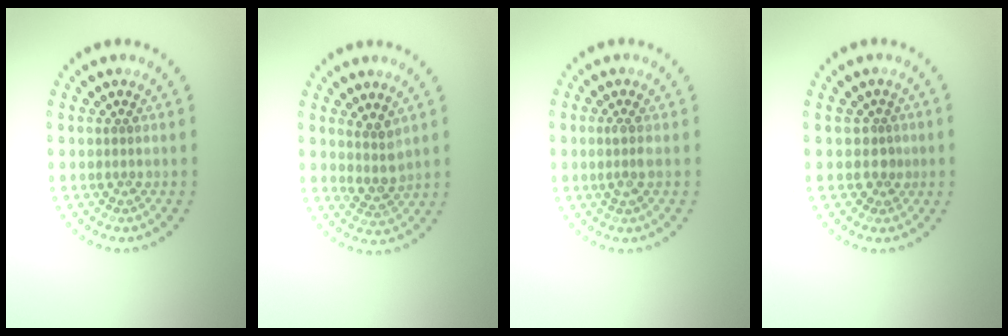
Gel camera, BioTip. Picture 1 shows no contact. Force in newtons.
{"total": 2.3, "press": 1.8, "slide": 1.3}
{"total": 1.3, "press": 1.1, "slide": 0.7}
{"total": 1.6, "press": 1.3, "slide": 1.0}